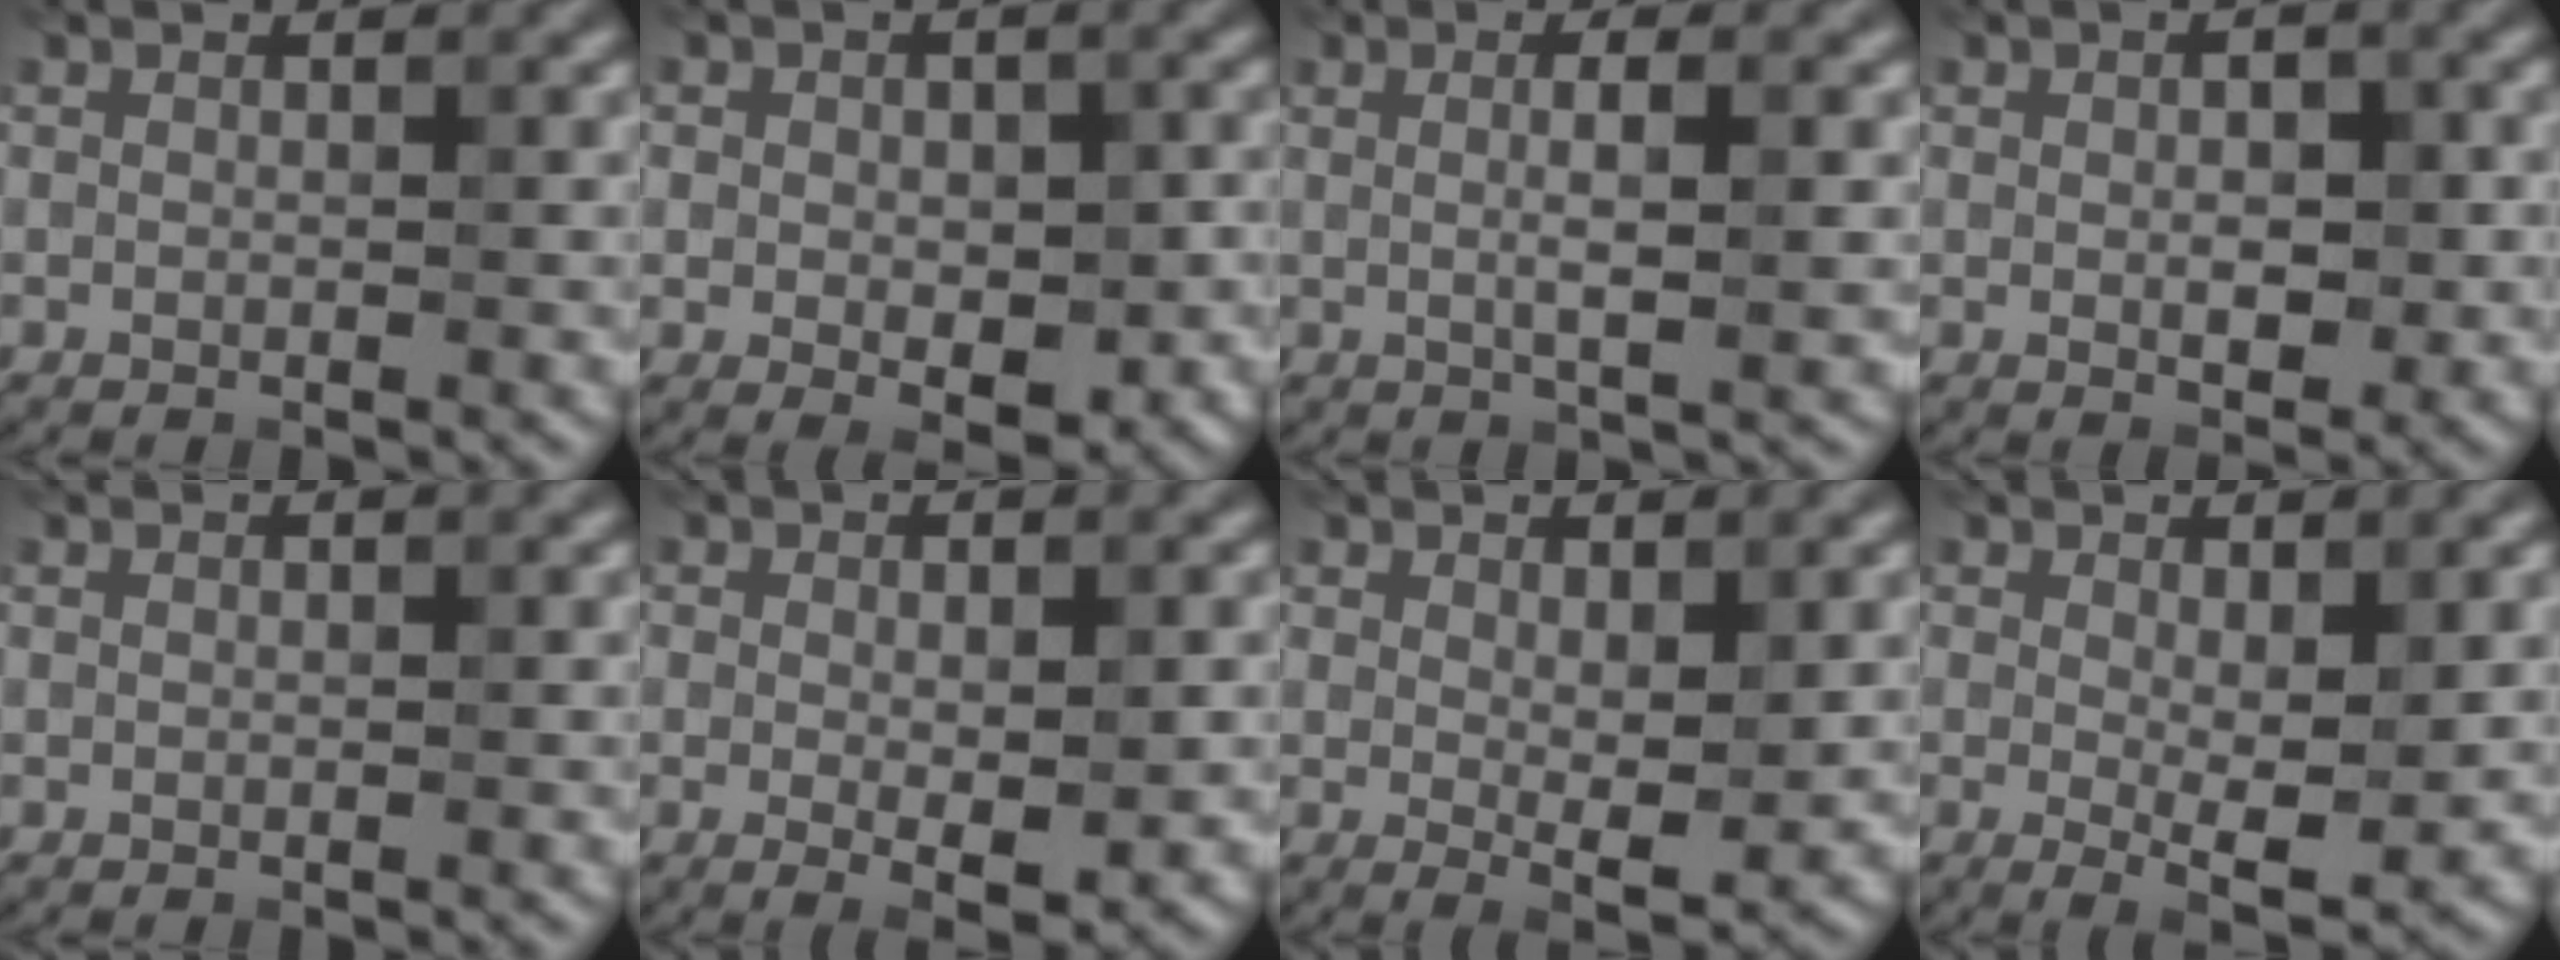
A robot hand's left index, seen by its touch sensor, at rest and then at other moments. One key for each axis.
{"total": 5.3, "fx": -0.6, "fy": 3.2, "fz": 4.2, "tx": -0.058, "ty": -0.011, "tz": -0.005}
{"total": 3.7, "fx": 0.4, "fy": 0.9, "fz": 3.6, "tx": -0.057, "ty": 0.000, "tz": 0.005}
{"total": 3.5, "fx": 0.0, "fy": 1.7, "fz": 3.0, "tx": -0.044, "ty": -0.002, "tz": 0.003}
{"total": 0.0}
{"total": 4.1, "fx": -0.3, "fy": 1.4, "fz": 3.9, "tx": -0.058, "ty": -0.010, "tz": 0.000}
{"total": 3.4, "fx": 0.7, "fy": 1.2, "fz": 3.1, "tx": -0.049, "ty": -0.012, "tz": 0.018}
{"total": 4.3, "fx": 0.2, "fy": 1.4, "fz": 4.1, "tx": -0.064, "ty": -0.014, "tz": 0.007}